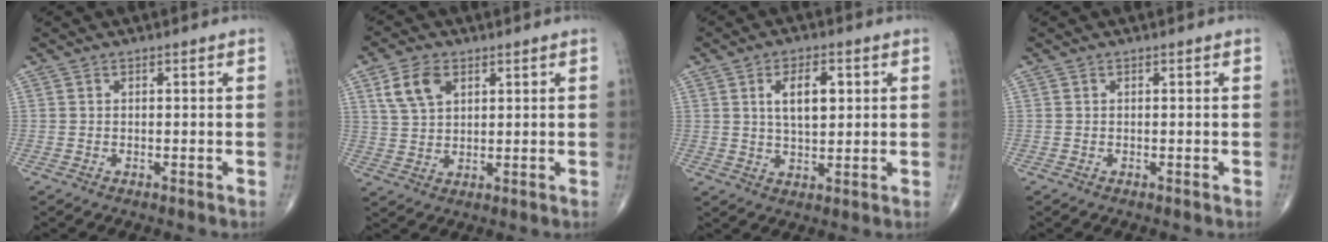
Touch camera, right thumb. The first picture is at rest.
{"total": 6.9, "force": [3.1, 4.3, 4.5], "torque": [-0.078, -0.006, 0.064]}
{"total": 7.4, "force": [2.0, 3.7, 6.1], "torque": [-0.093, -0.005, 0.039]}
{"total": 0.0}